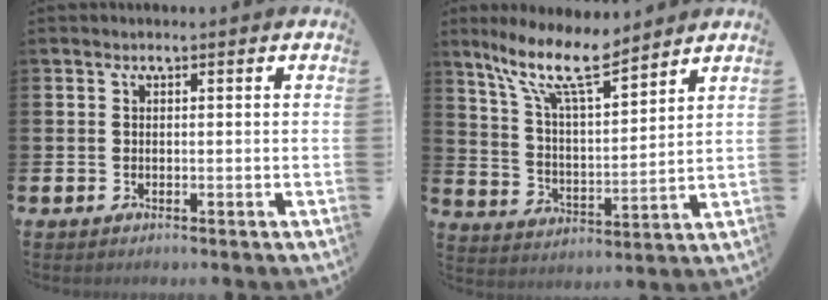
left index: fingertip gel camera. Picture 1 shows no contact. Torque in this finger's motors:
{"motor_torque": [1.20, -0.94, 0.75, 0.21]}